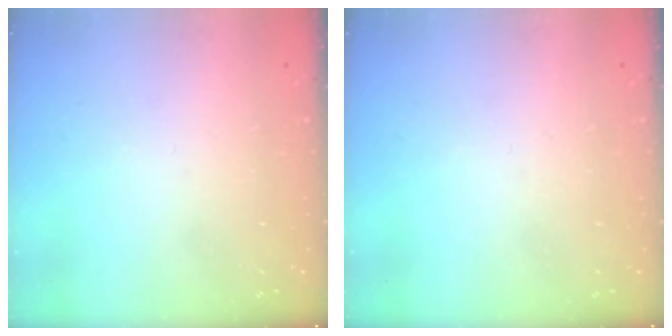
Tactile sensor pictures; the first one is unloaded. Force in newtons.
{"total": 0.0}